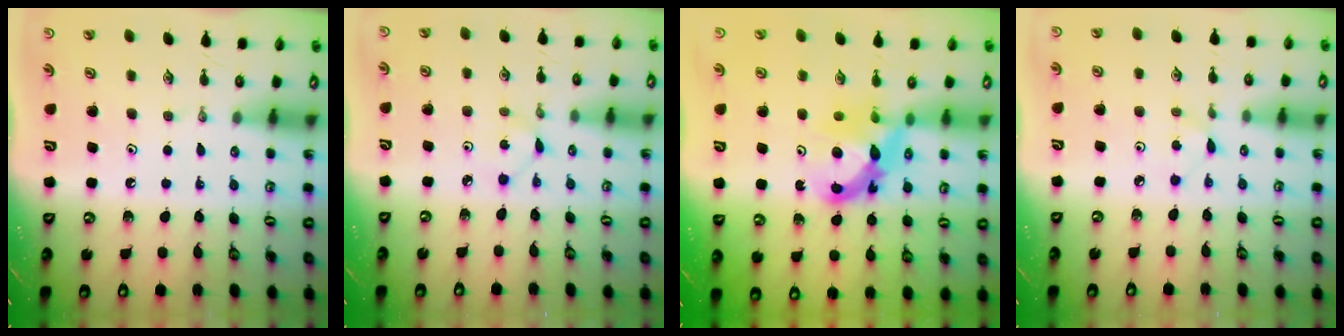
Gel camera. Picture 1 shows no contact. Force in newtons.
{"total": 2.4, "press": 2.4, "slide": 0.3}
{"total": 8.3, "press": 8.3, "slide": 0.6}
{"total": 2.5, "press": 2.5, "slide": 0.3}